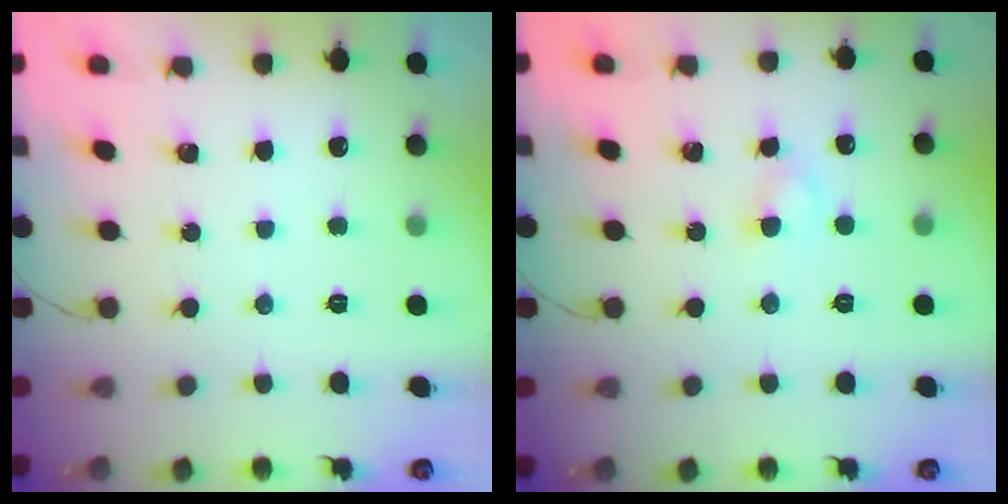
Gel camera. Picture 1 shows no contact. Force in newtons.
{"total": 2.8, "press": 2.6, "slide": 1.1}